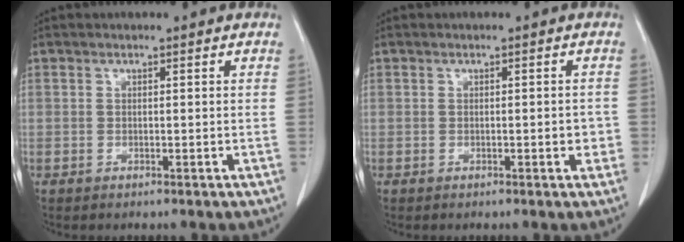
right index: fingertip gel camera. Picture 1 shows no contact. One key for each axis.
{"total": 1.8, "fx": -0.4, "fy": 0.6, "fz": 1.6, "tx": -0.021, "ty": 0.000, "tz": -0.004}